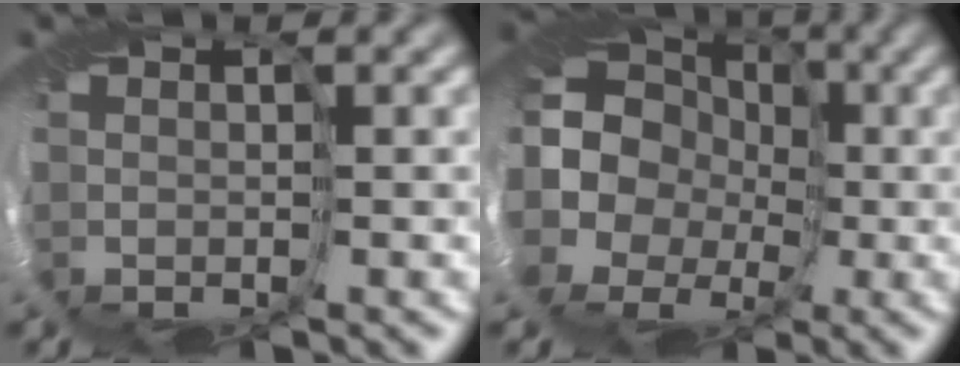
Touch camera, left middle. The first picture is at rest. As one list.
[{"total": 13.8, "force": [-0.4, 12.7, 5.4], "torque": [-0.137, 0.006, -0.059]}]